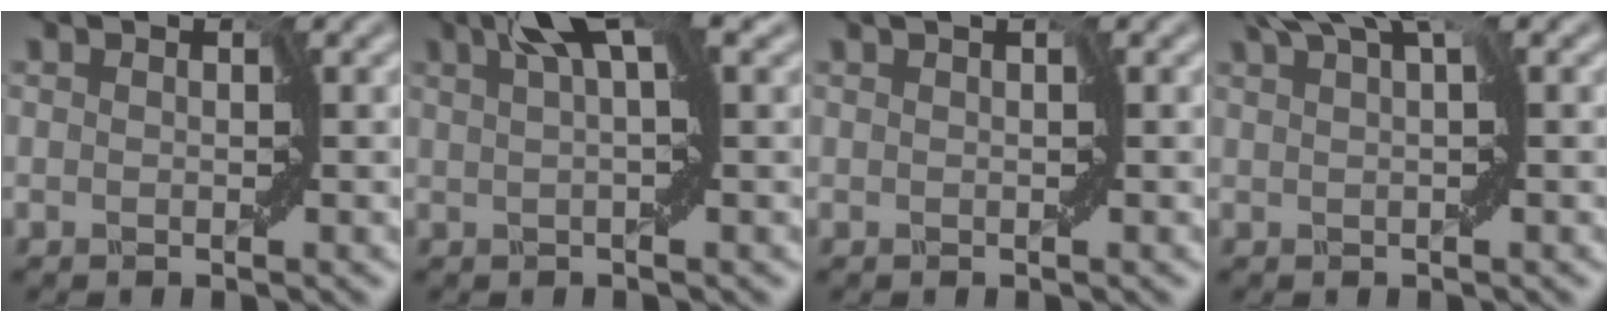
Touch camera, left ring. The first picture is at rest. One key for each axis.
{"total": 4.1, "fx": 1.8, "fy": 0.3, "fz": 3.6, "tx": -0.061, "ty": 0.014, "tz": 0.025}
{"total": 0.6, "fx": 0.3, "fy": 0.0, "fz": 0.6, "tx": -0.008, "ty": 0.003, "tz": 0.002}
{"total": 2.8, "fx": 1.6, "fy": 0.2, "fz": 2.2, "tx": -0.039, "ty": 0.008, "tz": 0.024}